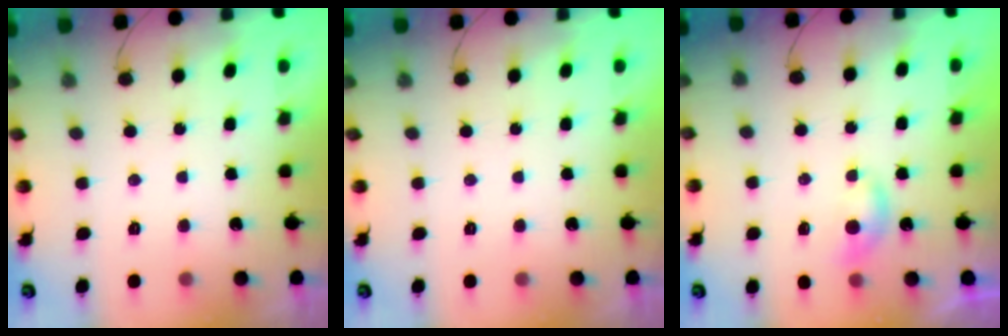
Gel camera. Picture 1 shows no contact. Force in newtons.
{"total": 0.0}
{"total": 4.8, "press": 4.8, "slide": 0.6}